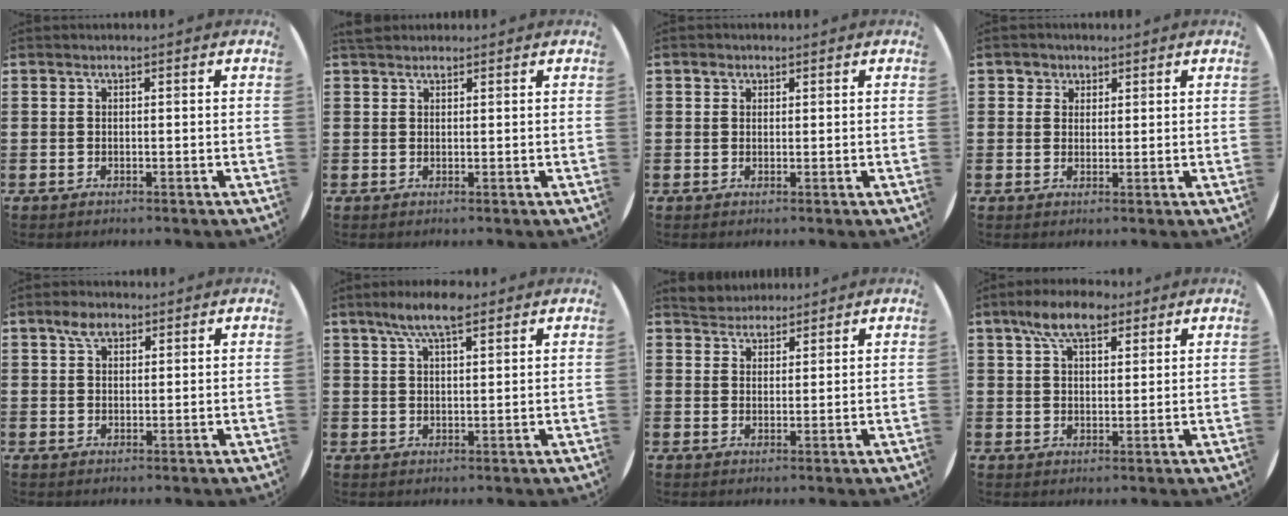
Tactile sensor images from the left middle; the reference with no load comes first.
{"total": 1.3, "force": [1.2, 0.4, 0.2], "torque": [0.003, 0.001, 0.020]}
{"total": 1.2, "force": [0.8, 0.8, 0.2], "torque": [0.012, -0.002, 0.013]}
{"total": 2.2, "force": [1.5, 1.5, -0.1], "torque": [0.005, 0.005, 0.028]}
{"total": 3.4, "force": [2.4, 1.9, 1.6], "torque": [-0.019, 0.002, 0.040]}
{"total": 6.2, "force": [4.5, 1.6, 4.0], "torque": [-0.078, 0.000, 0.077]}
{"total": 3.3, "force": [3.2, 0.9, -0.3], "torque": [-0.003, -0.003, 0.063]}
{"total": 6.9, "force": [4.8, 3.2, 3.8], "torque": [-0.070, 0.002, 0.085]}